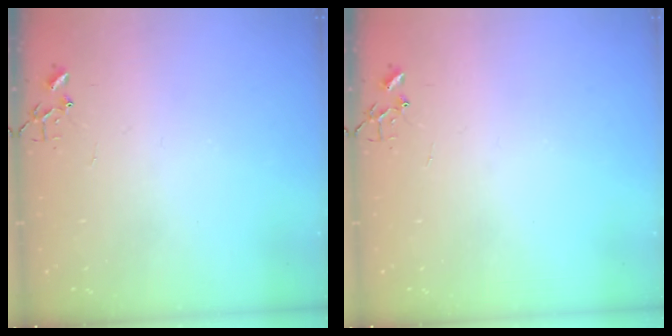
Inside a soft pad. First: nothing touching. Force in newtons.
{"total": 0.0}